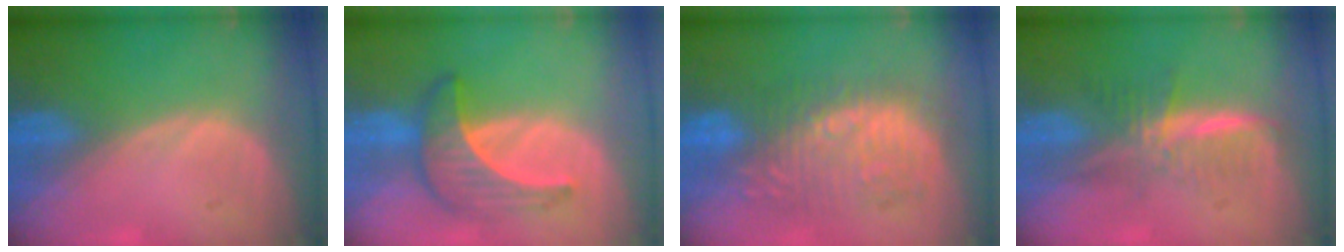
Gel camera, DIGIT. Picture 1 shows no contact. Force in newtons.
{"total": 6.5, "press": 6.4, "slide": 1.2}
{"total": 9.5, "press": 9.4, "slide": 1.0}
{"total": 5.8, "press": 5.3, "slide": 2.3}